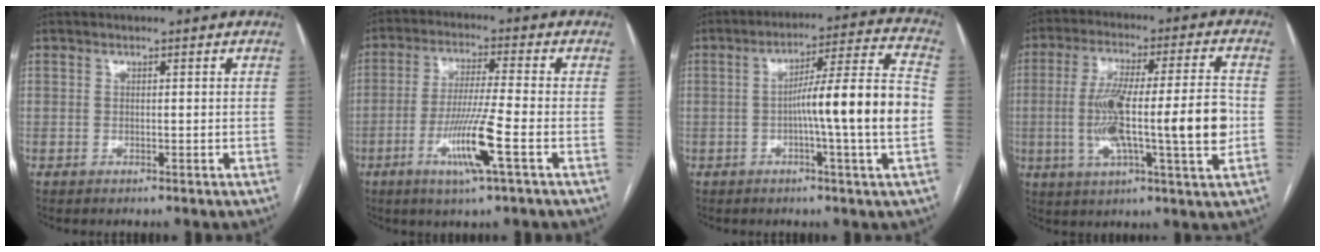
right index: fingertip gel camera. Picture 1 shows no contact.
{"total": 9.8, "force": [-3.7, -0.6, 9.0], "torque": [-0.175, -0.015, -0.070]}
{"total": 13.6, "force": [-1.9, -1.0, 13.4], "torque": [-0.209, 0.014, -0.037]}
{"total": 16.9, "force": [-1.9, 1.4, 16.8], "torque": [-0.295, 0.010, -0.030]}